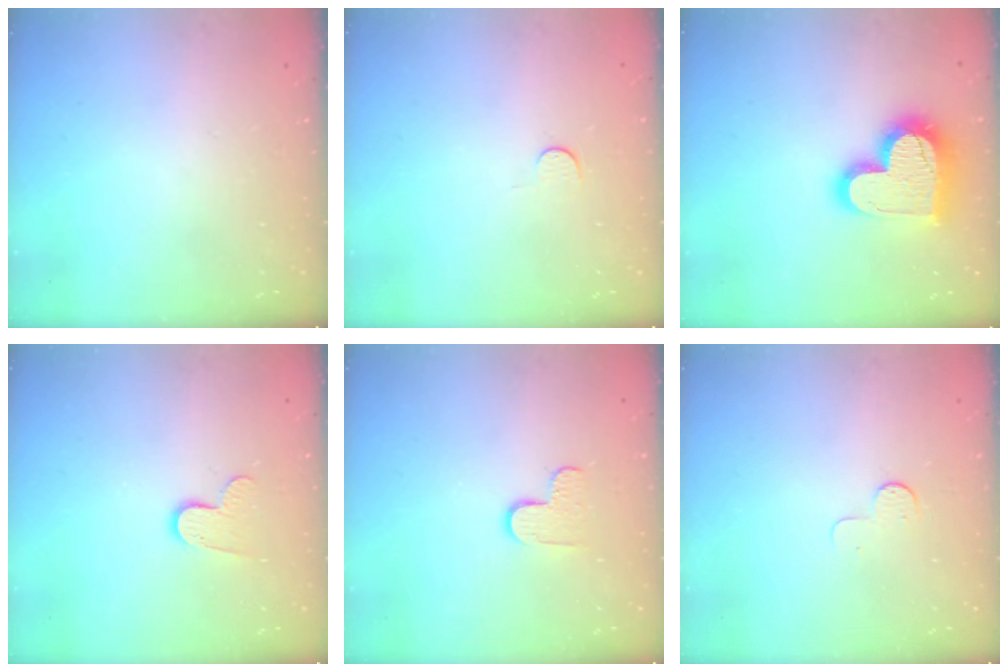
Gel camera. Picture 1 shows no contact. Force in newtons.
{"total": 2.8, "press": 2.8, "slide": 0.4}
{"total": 19.4, "press": 19.3, "slide": 1.5}
{"total": 7.4, "press": 7.4, "slide": 0.3}
{"total": 5.5, "press": 5.5, "slide": 0.5}
{"total": 5.0, "press": 5.0, "slide": 0.4}